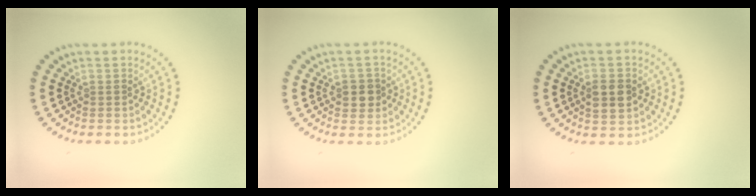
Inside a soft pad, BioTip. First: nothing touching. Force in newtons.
{"total": 2.0, "press": 2.0, "slide": 0.6}
{"total": 2.8, "press": 2.8, "slide": 0.1}